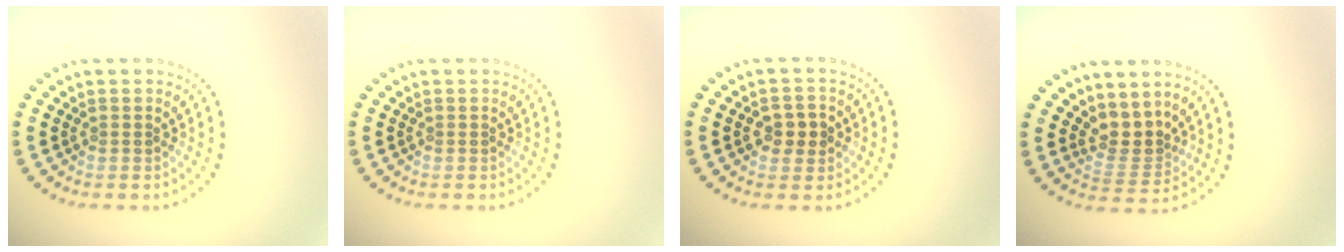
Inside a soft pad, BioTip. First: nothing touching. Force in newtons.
{"total": 0.0}
{"total": 2.4, "press": 2.4, "slide": 0.3}
{"total": 2.8, "press": 1.9, "slide": 2.1}